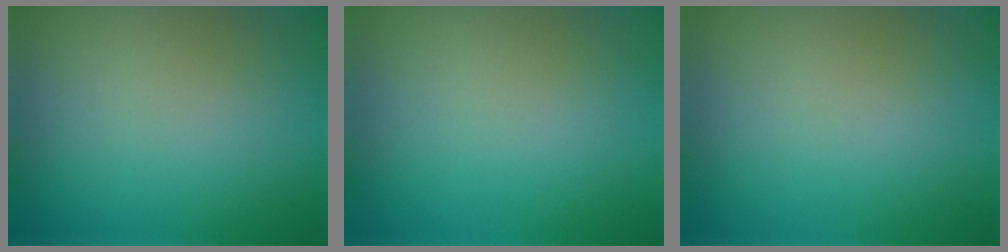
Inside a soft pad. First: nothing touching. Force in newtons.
{"total": 0.0}
{"total": 0.0}